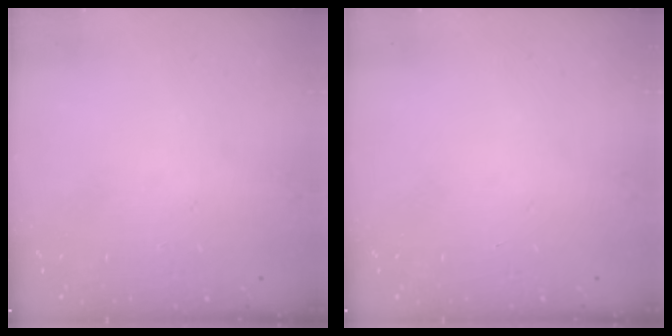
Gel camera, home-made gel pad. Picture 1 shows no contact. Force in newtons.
{"total": 0.0}